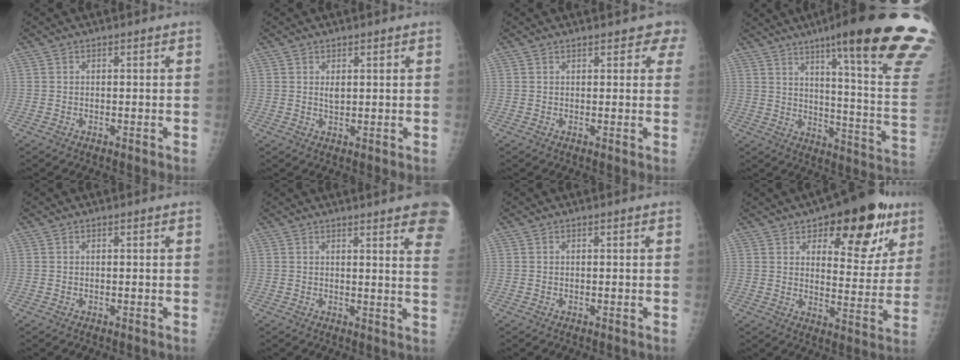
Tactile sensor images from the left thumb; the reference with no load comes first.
{"total": 1.7, "force": [0.7, 0.9, 1.3], "torque": [-0.018, -0.005, 0.013]}
{"total": 3.5, "force": [2.9, 1.6, 1.2], "torque": [0.018, -0.007, 0.021]}
{"total": 27.9, "force": [17.9, 2.3, 21.2], "torque": [-0.236, -0.084, 0.244]}
{"total": 0.0}
{"total": 13.8, "force": [9.7, 2.0, 9.6], "torque": [-0.099, -0.034, 0.096]}
{"total": 0.0}
{"total": 19.6, "force": [10.3, 9.0, 14.0], "torque": [-0.131, -0.038, 0.143]}